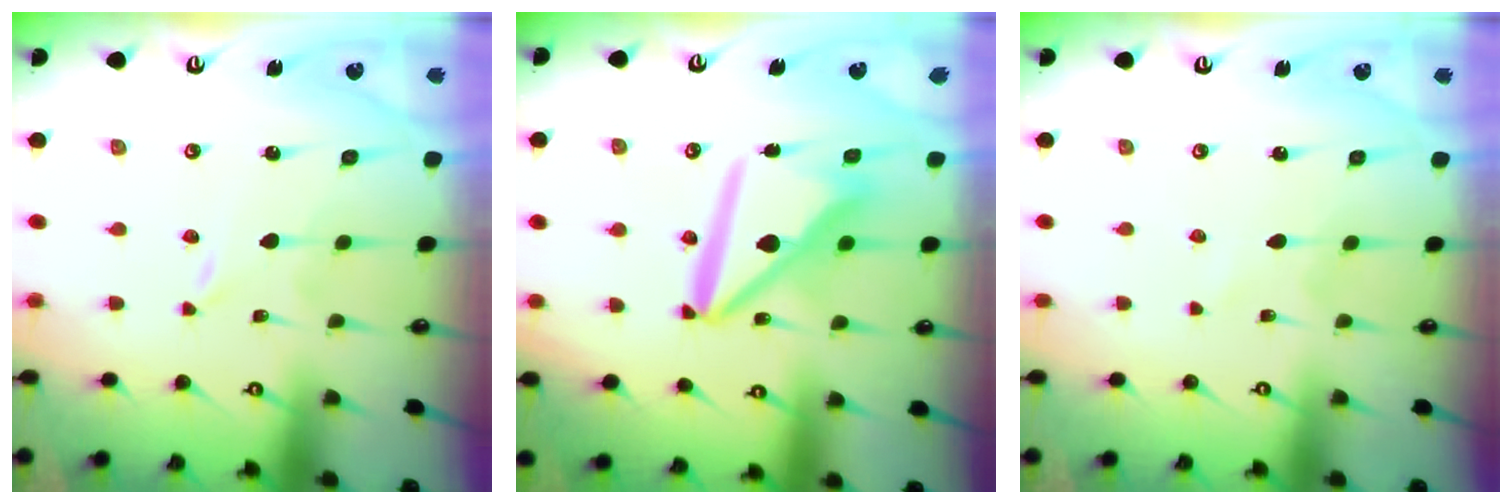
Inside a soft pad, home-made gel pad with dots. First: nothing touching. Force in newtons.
{"total": 13.2, "press": 13.1, "slide": 1.7}
{"total": 2.2, "press": 2.2, "slide": 0.2}